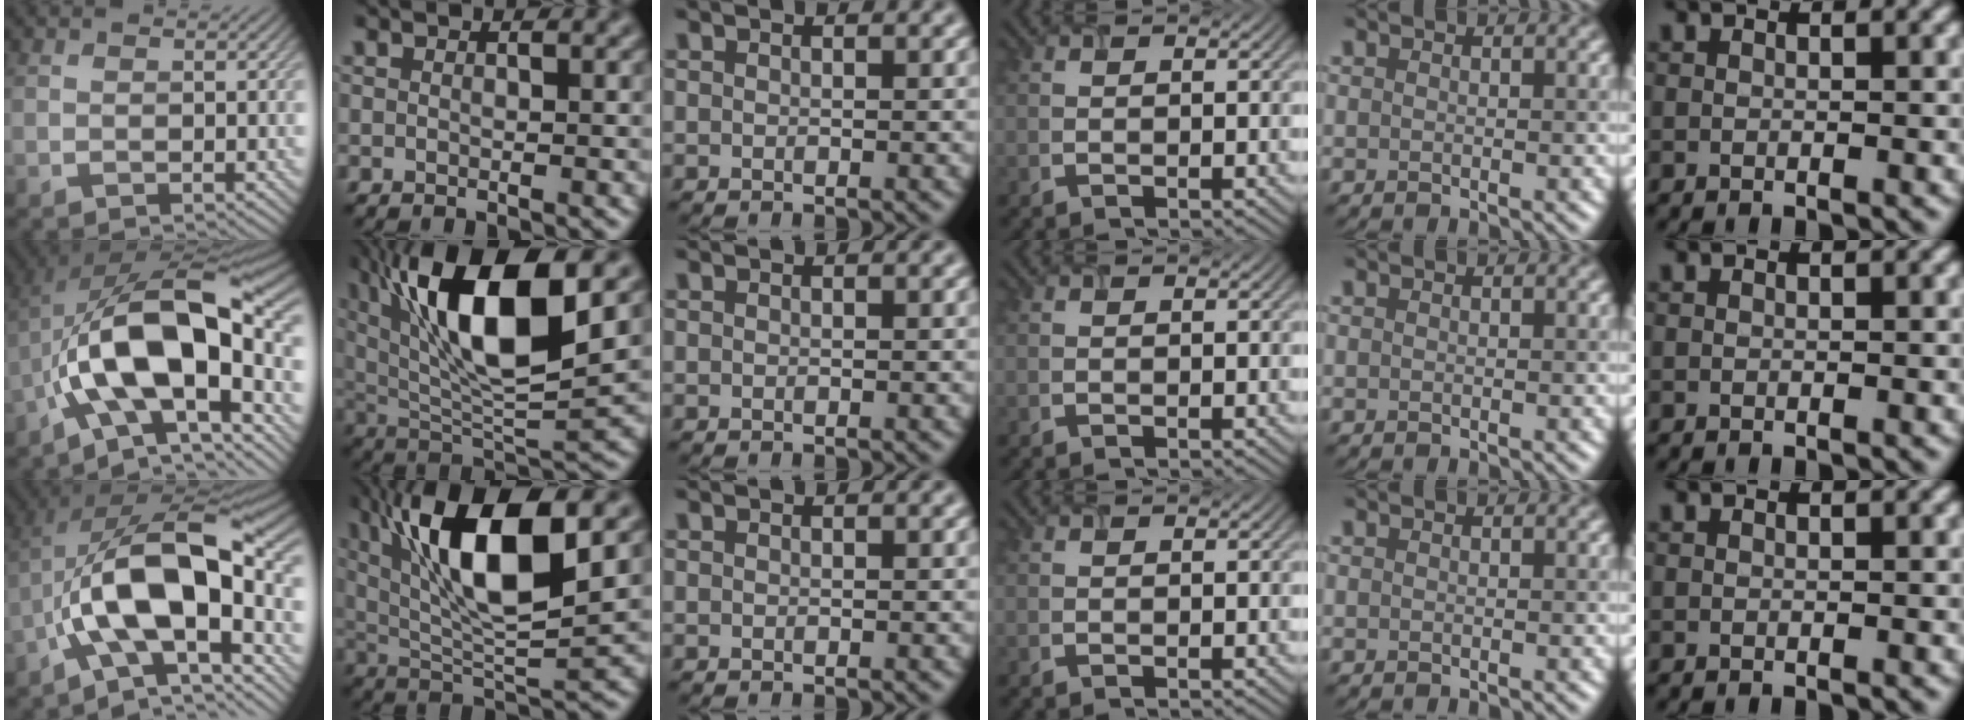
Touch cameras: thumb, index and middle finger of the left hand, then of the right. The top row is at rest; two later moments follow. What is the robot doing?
{"motion": "open", "object": "airpods case & airpods"}